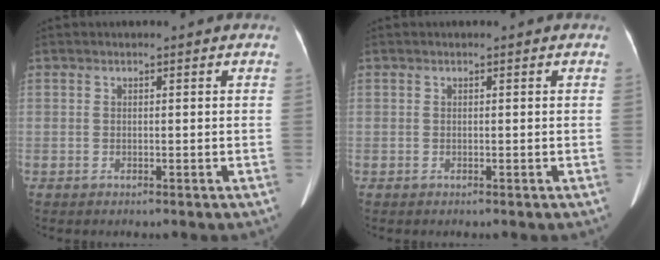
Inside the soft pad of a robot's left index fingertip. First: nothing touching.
{"total": 0.0}